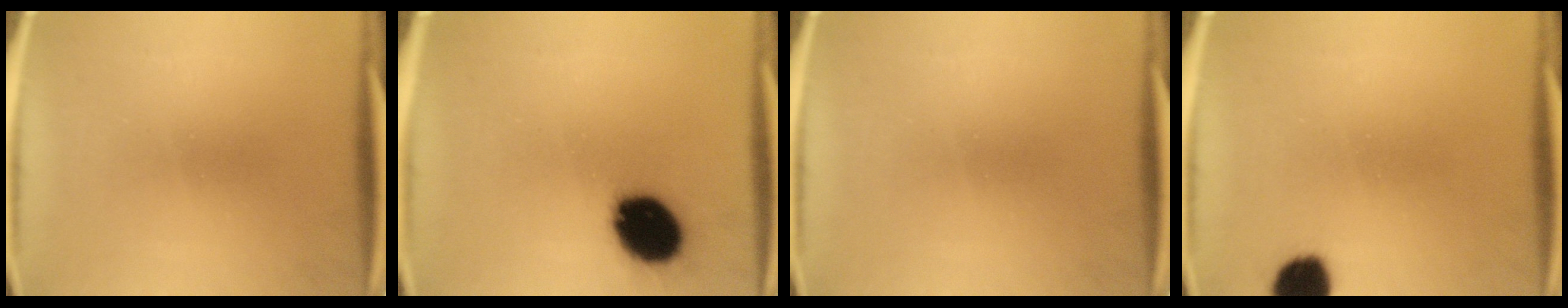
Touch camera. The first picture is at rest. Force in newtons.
{"total": 14.8}
{"total": 0.0}
{"total": 7.2}